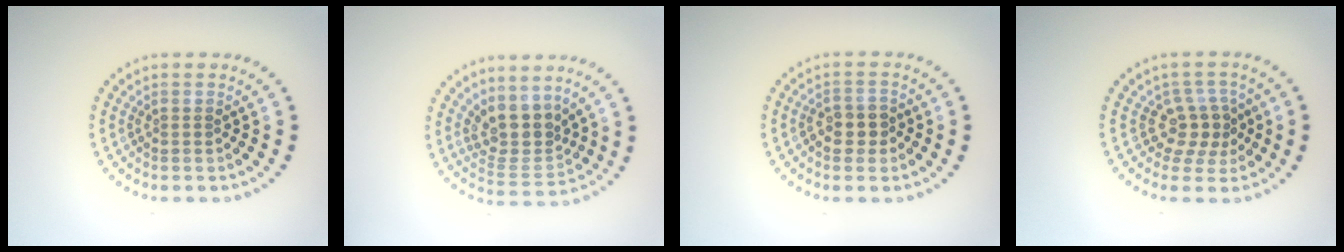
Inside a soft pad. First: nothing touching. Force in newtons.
{"total": 3.8, "press": 3.0, "slide": 2.2}
{"total": 2.4, "press": 2.4, "slide": 0.5}
{"total": 3.0, "press": 2.4, "slide": 1.8}